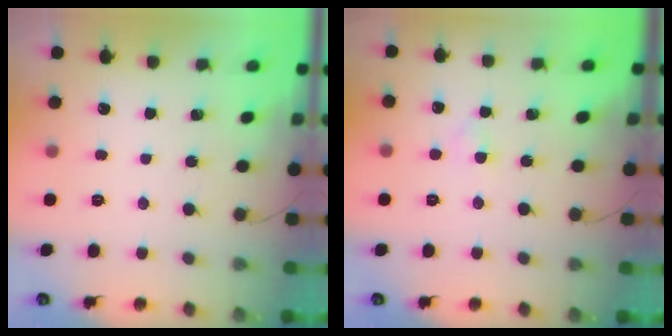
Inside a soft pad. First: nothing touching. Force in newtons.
{"total": 2.4, "press": 2.2, "slide": 1.0}